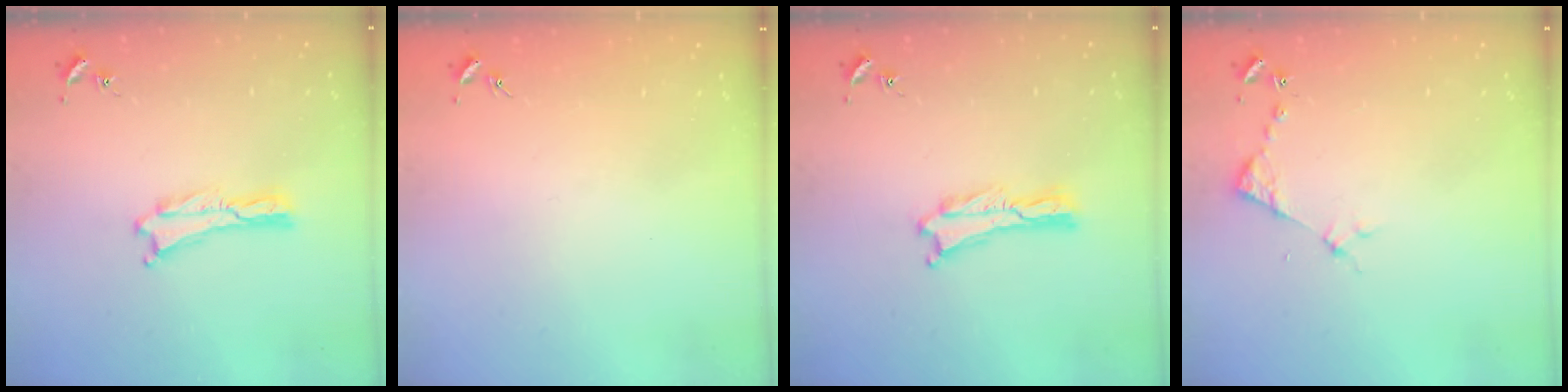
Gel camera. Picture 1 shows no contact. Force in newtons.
{"total": 0.0}
{"total": 0.0}
{"total": 3.8, "press": 3.8, "slide": 0.4}